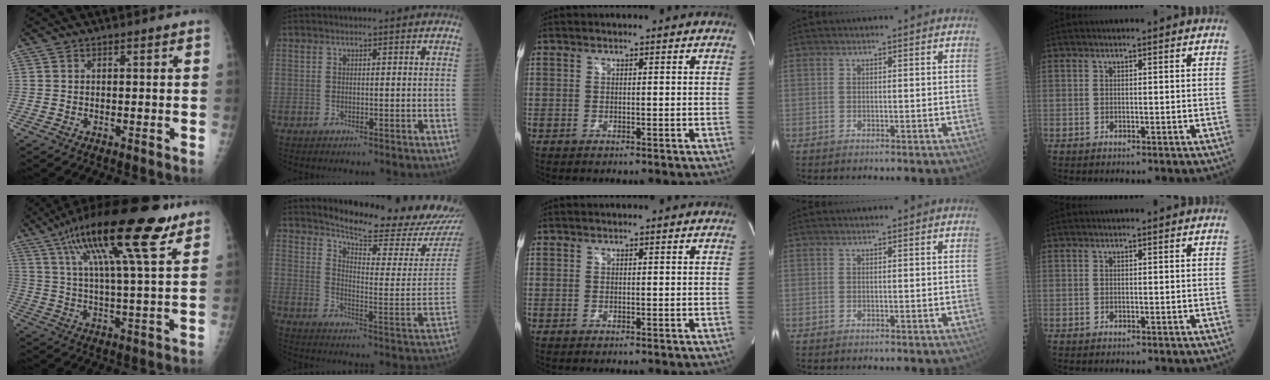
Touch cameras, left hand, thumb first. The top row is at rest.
{"thumb": {"total": 22.0, "force": [11.8, 4.9, 18.0], "torque": [-0.299, -0.010, 0.195]}, "index": {"total": 19.3, "force": [18.2, 0.6, 6.5], "torque": [-0.098, -0.106, 0.227]}}